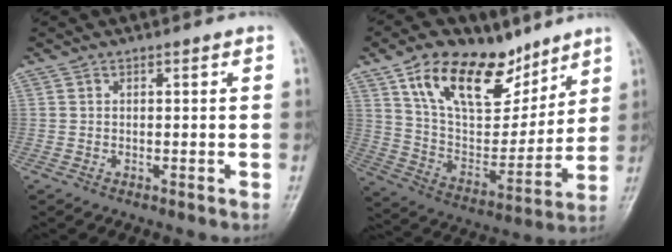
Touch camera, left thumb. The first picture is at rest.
{"total": 21.5, "force": [13.1, 11.2, 12.8], "torque": [-0.163, -0.056, 0.235]}